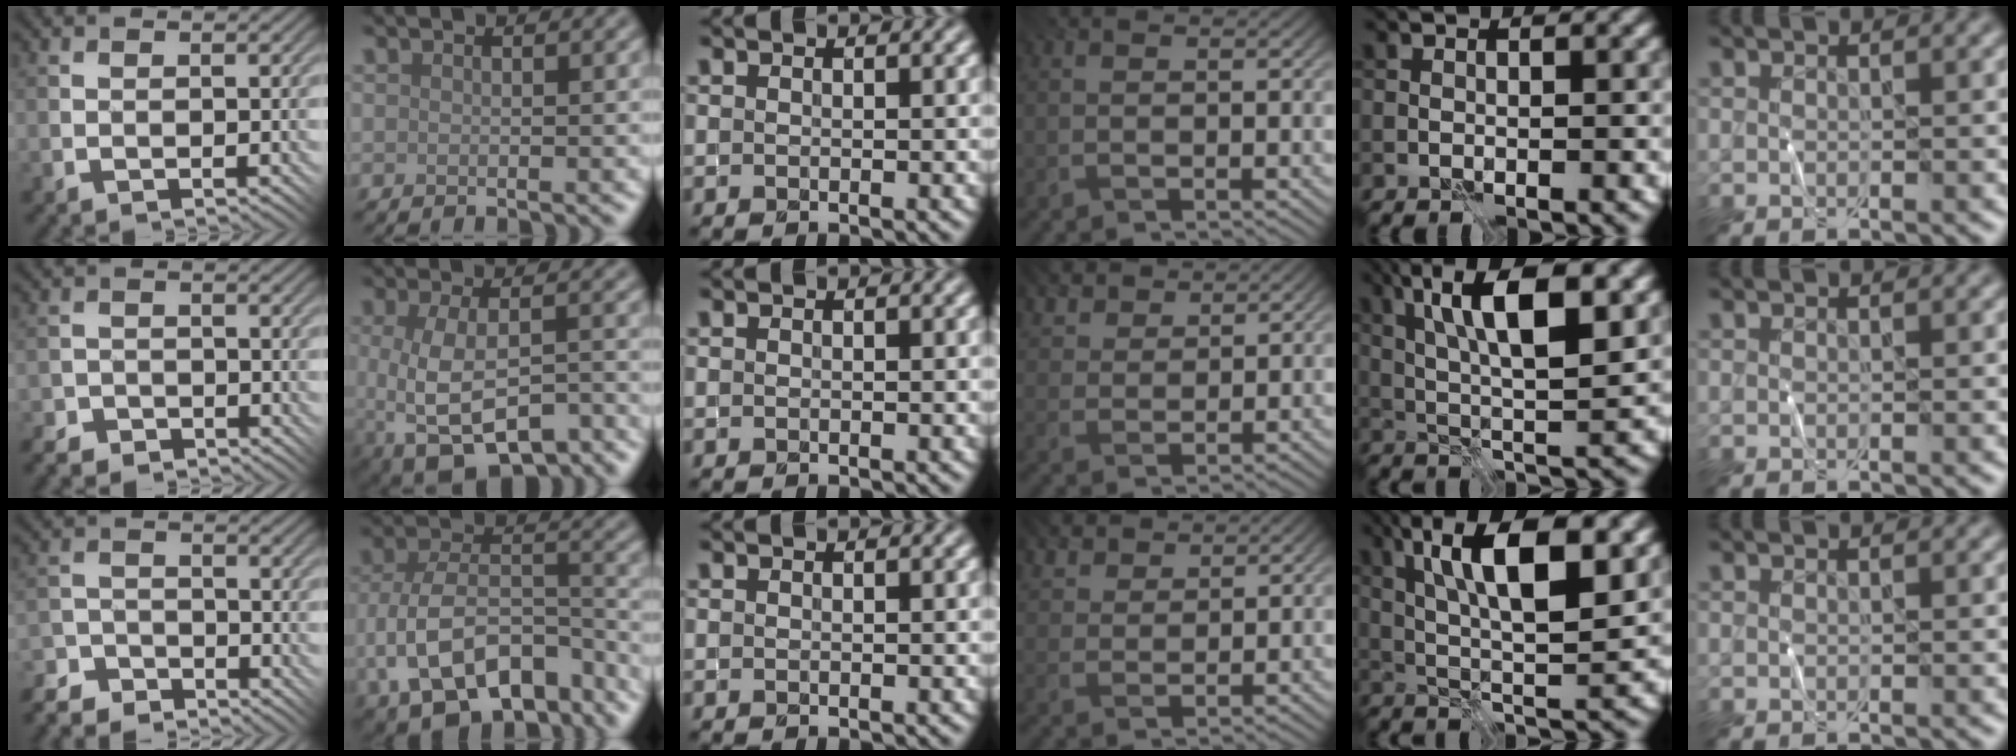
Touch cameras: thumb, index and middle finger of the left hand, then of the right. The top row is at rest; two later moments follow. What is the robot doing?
{"motion": "fold", "object": "shorts"}